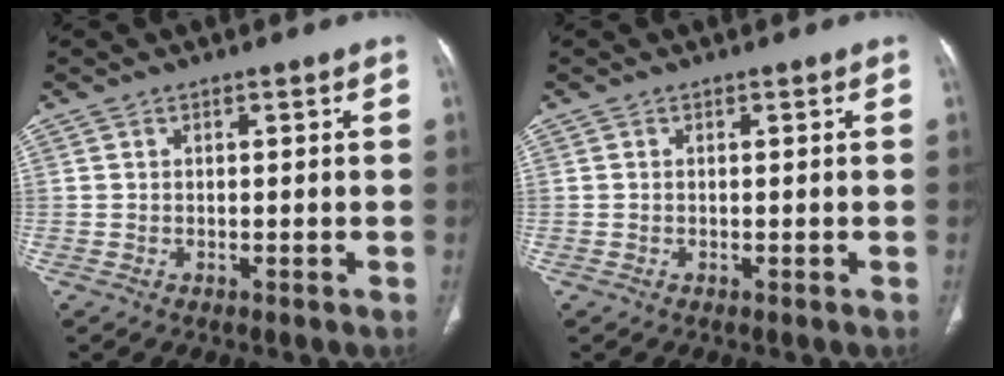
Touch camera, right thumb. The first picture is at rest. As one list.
[{"total": 0.0}]